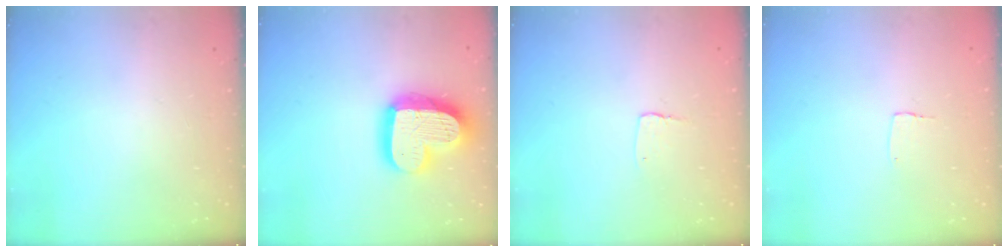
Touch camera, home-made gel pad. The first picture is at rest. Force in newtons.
{"total": 19.5, "press": 19.4, "slide": 1.7}
{"total": 2.9, "press": 2.9, "slide": 0.2}
{"total": 3.3, "press": 3.3, "slide": 0.1}